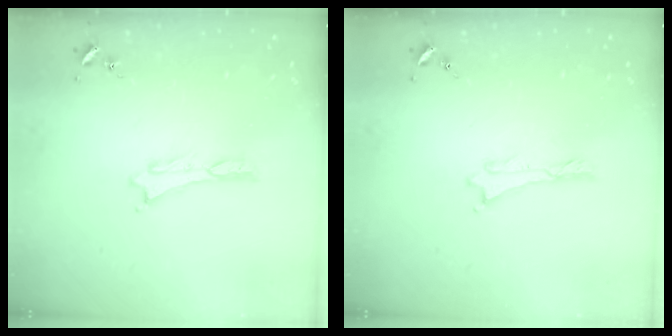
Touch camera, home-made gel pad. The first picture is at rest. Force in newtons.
{"total": 0.0}